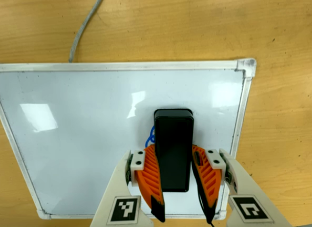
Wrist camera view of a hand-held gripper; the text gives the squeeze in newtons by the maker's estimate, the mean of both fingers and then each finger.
{"total": 11.3, "left": 10.3, "right": 12.3}